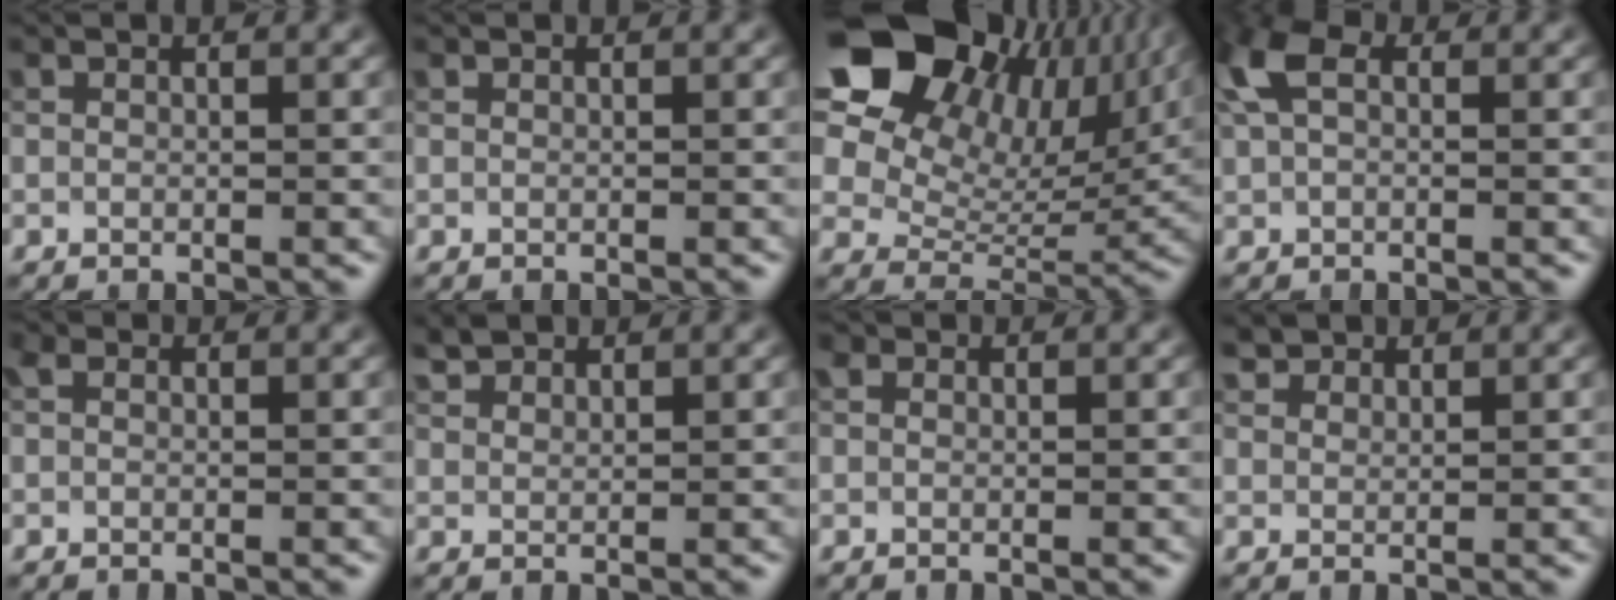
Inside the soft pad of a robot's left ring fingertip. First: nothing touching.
{"total": 0.0}
{"total": 17.4, "force": [9.8, 10.5, 9.9], "torque": [-0.184, 0.044, 0.166]}
{"total": 4.7, "force": [1.6, 2.7, 3.4], "torque": [-0.084, 0.017, 0.022]}
{"total": 1.1, "force": [0.3, 0.9, 0.7], "torque": [-0.011, 0.004, -0.002]}
{"total": 2.3, "force": [1.9, 0.9, 0.7], "torque": [-0.021, 0.007, 0.040]}
{"total": 1.1, "force": [0.5, 0.7, 0.5], "torque": [-0.008, 0.002, 0.002]}
{"total": 2.6, "force": [2.2, 1.2, 0.7], "torque": [-0.022, -0.005, 0.047]}